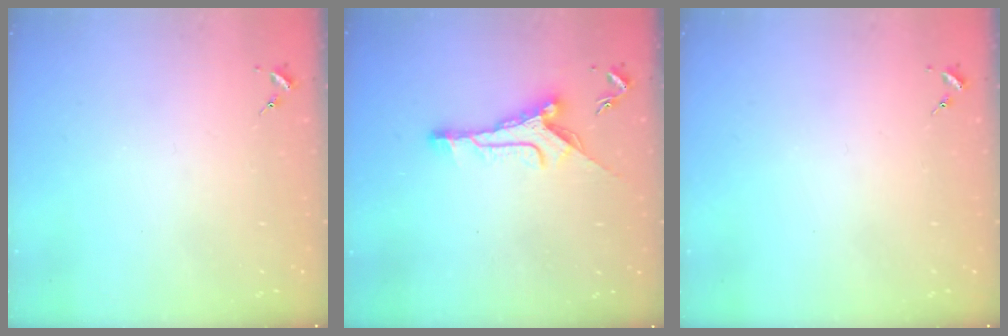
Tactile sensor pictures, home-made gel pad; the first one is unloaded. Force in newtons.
{"total": 9.9, "press": 9.9, "slide": 0.4}
{"total": 0.0}